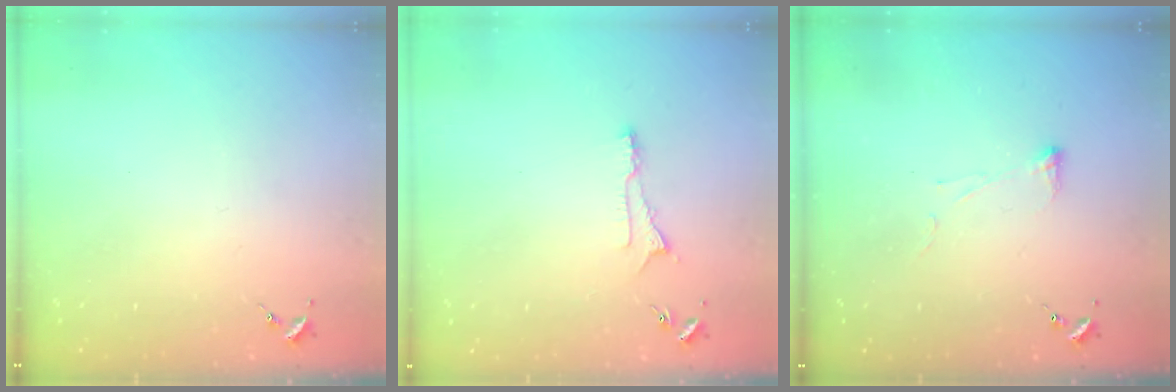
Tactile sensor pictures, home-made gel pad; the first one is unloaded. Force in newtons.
{"total": 4.6, "press": 4.6, "slide": 0.6}
{"total": 3.3, "press": 3.3, "slide": 0.7}